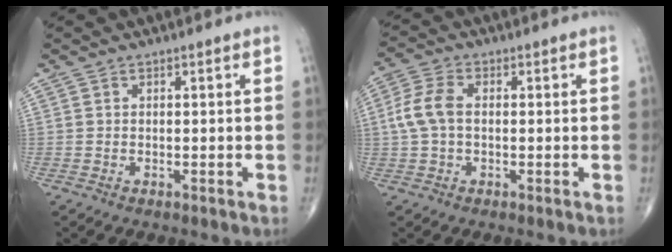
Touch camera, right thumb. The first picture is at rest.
{"total": 6.3, "force": [0.1, 3.9, 5.0], "torque": [-0.117, 0.017, -0.003]}